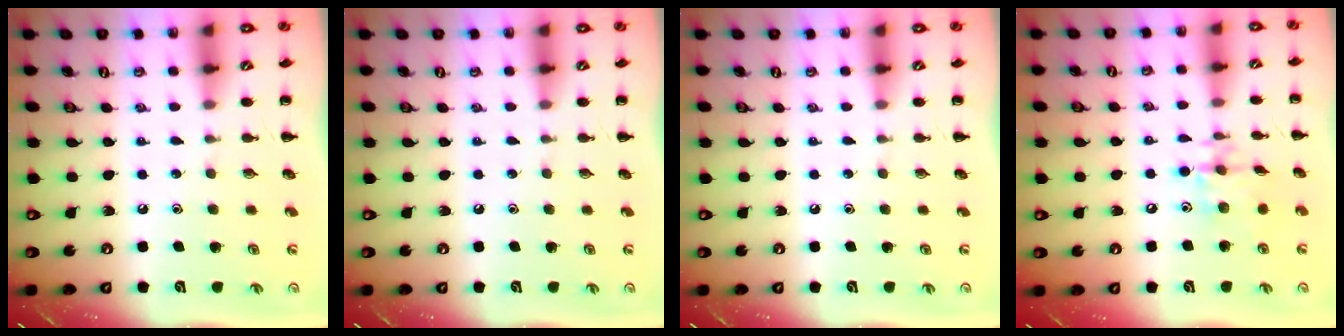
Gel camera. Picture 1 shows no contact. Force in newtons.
{"total": 0.0}
{"total": 0.0}
{"total": 9.7, "press": 9.6, "slide": 0.9}